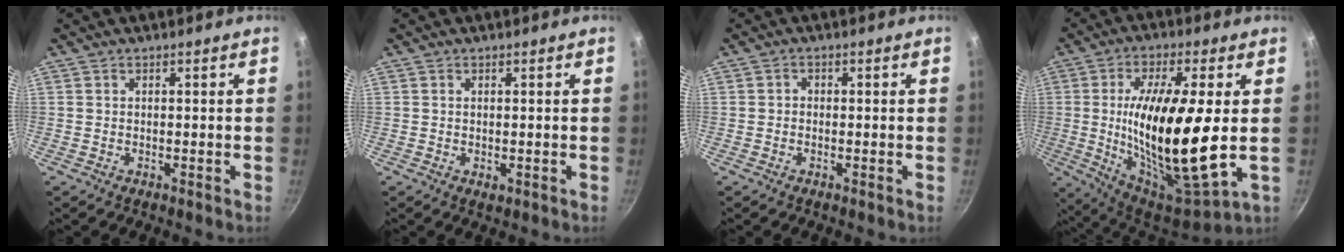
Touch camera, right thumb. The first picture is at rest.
{"total": 0.9, "force": [0.0, 0.4, 0.8], "torque": [-0.012, -0.003, 0.000]}
{"total": 0.9, "force": [-0.4, 0.8, 0.4], "torque": [-0.005, 0.004, -0.008]}
{"total": 23.0, "force": [0.1, 6.7, 22.0], "torque": [-0.397, -0.018, 0.008]}